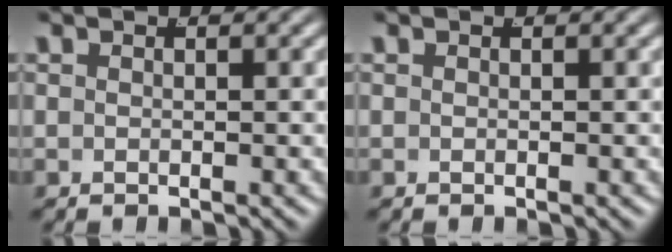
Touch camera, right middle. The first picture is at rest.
{"total": 0.0}